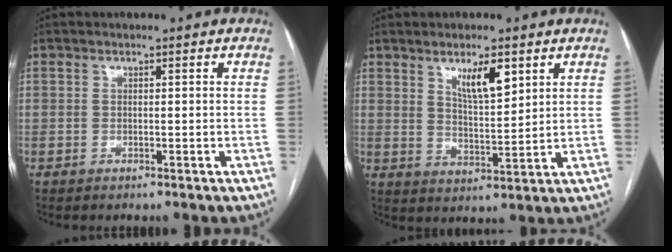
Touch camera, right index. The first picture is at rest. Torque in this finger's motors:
{"motor_torque": [0.17, 0.17, 0.35, 0.06]}